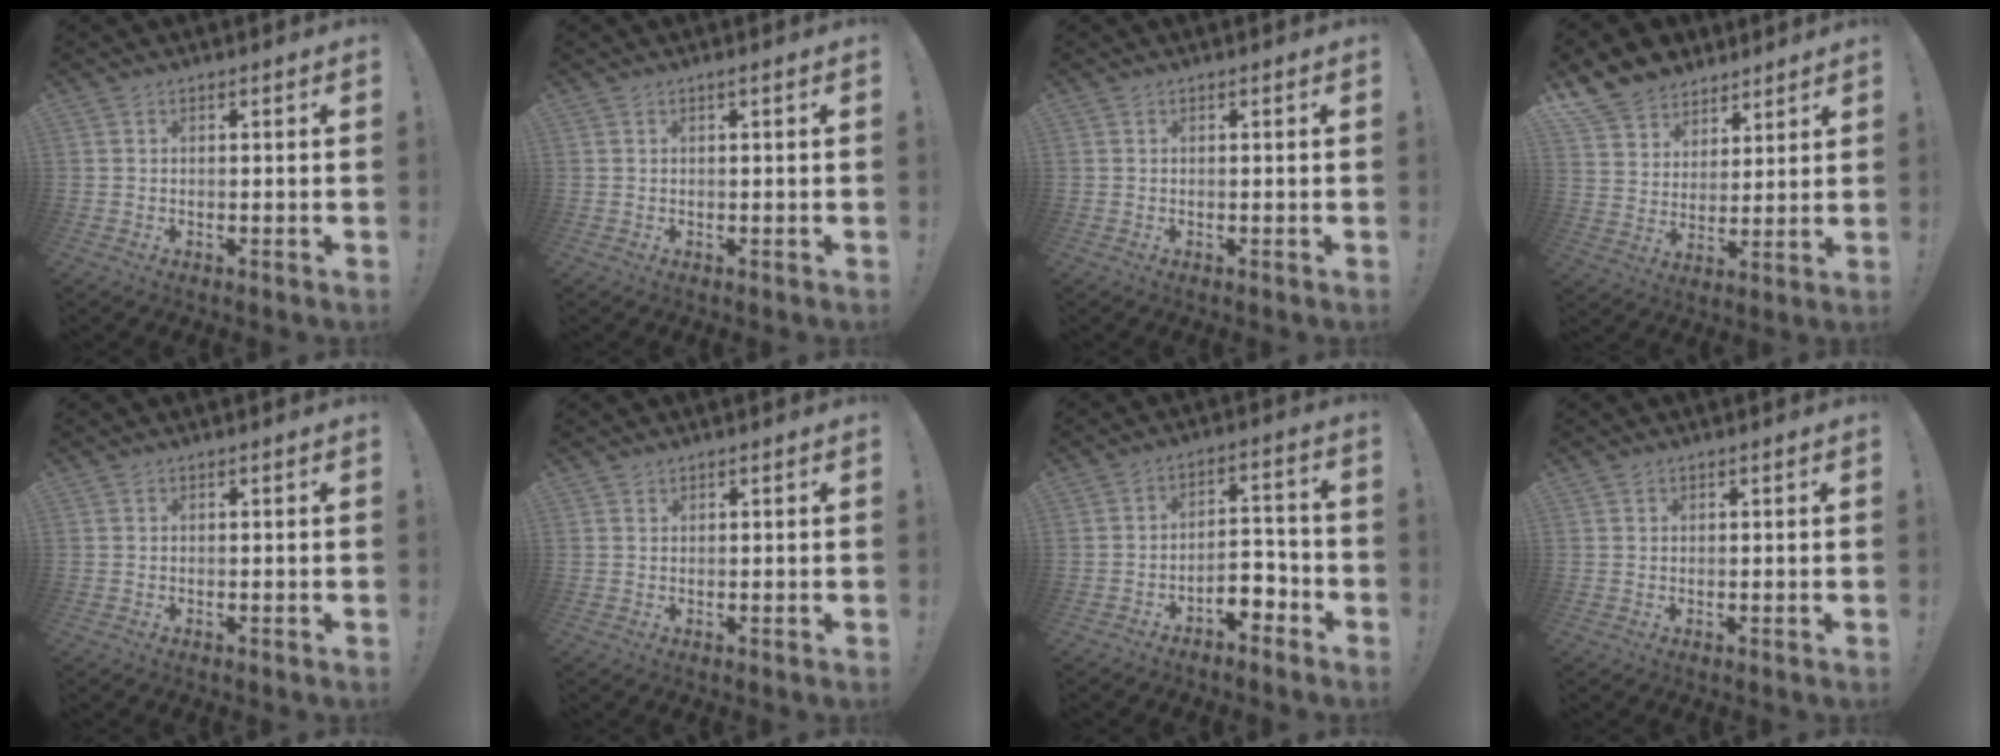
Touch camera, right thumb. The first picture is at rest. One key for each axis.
{"total": 0.8, "fx": 0.1, "fy": -0.2, "fz": 0.7, "tx": -0.014, "ty": 0.000, "tz": 0.001}
{"total": 0.0}
{"total": 10.6, "fx": 7.8, "fy": 7.0, "fz": 1.3, "tx": -0.029, "ty": -0.061, "tz": 0.156}
{"total": 0.0}
{"total": 0.7, "fx": 0.7, "fy": 0.3, "fz": 0.0, "tx": 0.007, "ty": -0.005, "tz": 0.012}
{"total": 7.0, "fx": -4.5, "fy": 3.7, "fz": 3.9, "tx": -0.060, "ty": 0.023, "tz": -0.079}
{"total": 0.6, "fx": 0.4, "fy": 0.5, "fz": 0.0, "tx": 0.007, "ty": -0.002, "tz": 0.007}